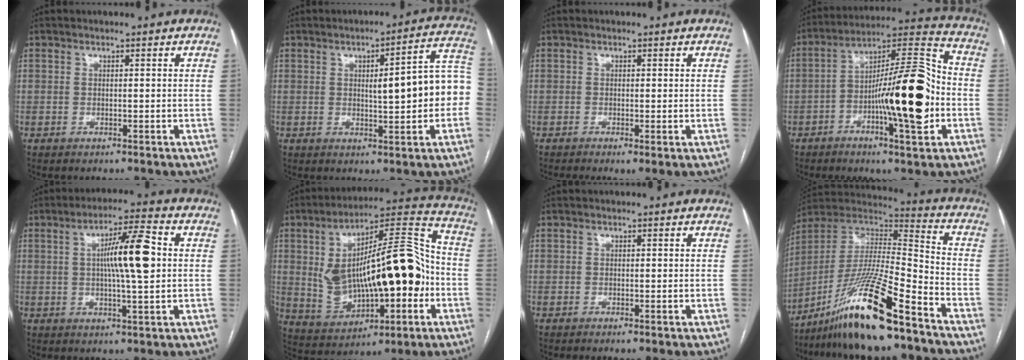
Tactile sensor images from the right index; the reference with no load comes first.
{"total": 11.0, "force": [-0.4, 2.1, 10.8], "torque": [-0.130, 0.031, -0.002]}
{"total": 1.9, "force": [-0.7, 0.3, 1.7], "torque": [-0.026, -0.008, -0.010]}
{"total": 17.6, "force": [-3.9, 3.2, 16.8], "torque": [-0.279, 0.019, -0.057]}
{"total": 9.8, "force": [1.2, 0.8, 9.7], "torque": [-0.165, 0.009, 0.019]}
{"total": 23.0, "force": [-1.0, 7.9, 21.6], "torque": [-0.380, 0.033, 0.002]}
{"total": 0.0}
{"total": 19.7, "force": [-13.4, 1.1, 14.4], "torque": [-0.301, -0.021, -0.247]}